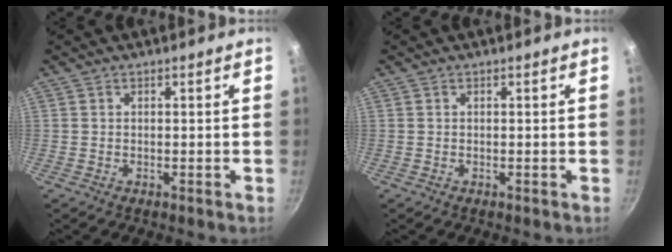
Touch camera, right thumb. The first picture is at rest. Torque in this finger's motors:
{"motor_torque": [-0.01, -0.01, 0.02, 0.01, 0.00]}